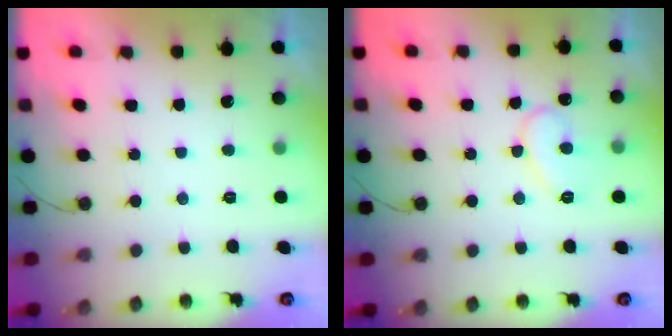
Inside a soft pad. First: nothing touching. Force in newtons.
{"total": 9.4, "press": 9.3, "slide": 0.8}